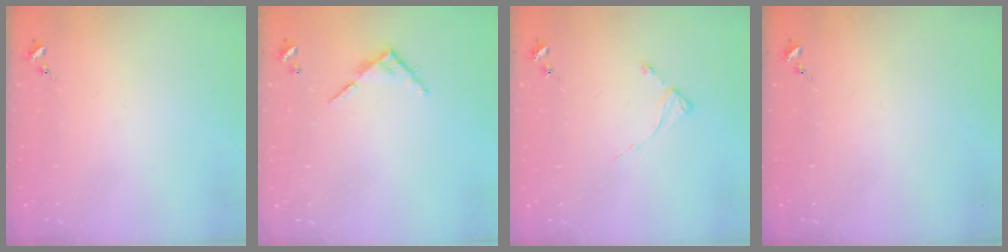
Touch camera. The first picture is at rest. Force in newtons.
{"total": 5.7, "press": 5.7, "slide": 0.4}
{"total": 2.1, "press": 2.0, "slide": 0.4}
{"total": 0.0}